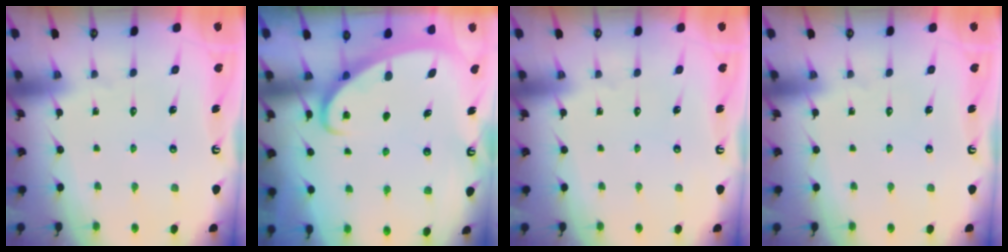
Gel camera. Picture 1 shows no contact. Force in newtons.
{"total": 2.5, "press": 2.5, "slide": 0.3}
{"total": 0.0}
{"total": 0.0}